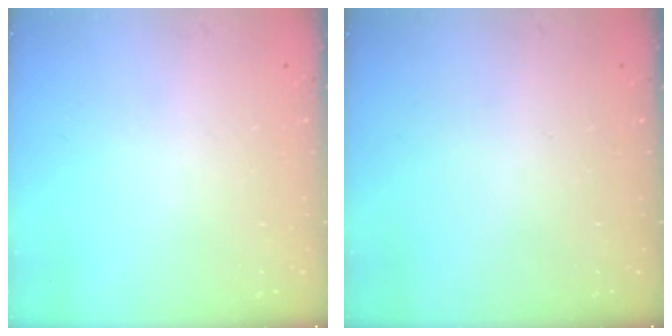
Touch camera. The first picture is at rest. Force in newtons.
{"total": 0.0}